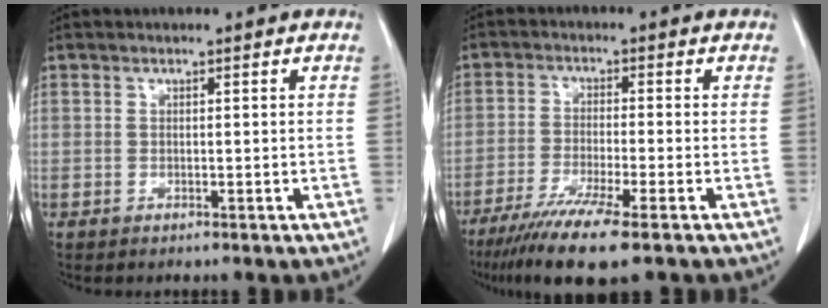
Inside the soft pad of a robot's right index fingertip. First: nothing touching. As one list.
[{"total": 9.6, "force": [-6.4, -0.1, 7.1], "torque": [-0.124, -0.027, -0.106]}]